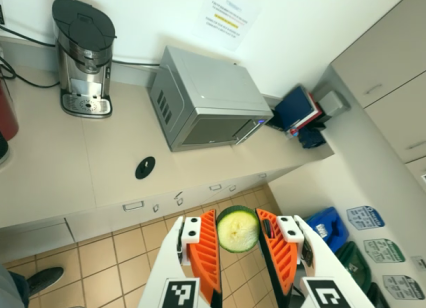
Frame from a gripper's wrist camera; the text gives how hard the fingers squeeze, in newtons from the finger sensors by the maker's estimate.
{"total": 8.4, "left": 8.2, "right": 8.6}